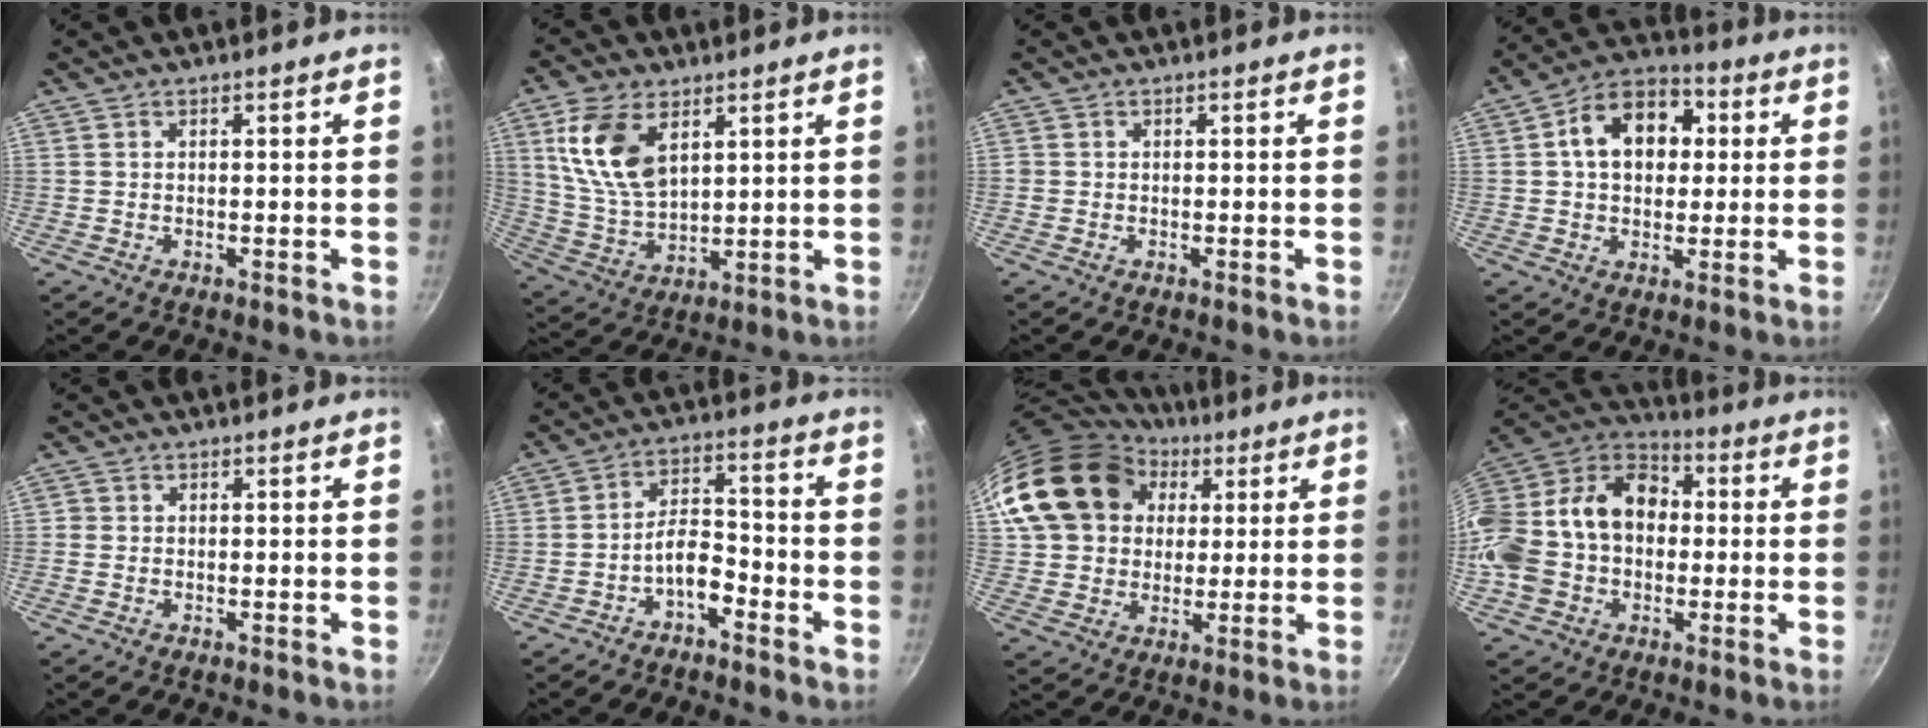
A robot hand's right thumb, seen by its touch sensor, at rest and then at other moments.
{"total": 13.5, "force": [5.2, 7.8, 9.7], "torque": [-0.179, -0.025, 0.112]}
{"total": 0.7, "force": [-0.1, 0.6, 0.1], "torque": [-0.002, 0.001, -0.003]}
{"total": 13.3, "force": [2.5, 9.7, 8.9], "torque": [-0.099, 0.022, 0.023]}
{"total": 0.7, "force": [-0.1, 0.6, 0.1], "torque": [0.000, 0.001, -0.004]}
{"total": 5.9, "force": [-3.6, 2.8, 3.8], "torque": [-0.049, 0.048, -0.064]}
{"total": 19.2, "force": [6.3, 15.5, 9.4], "torque": [-0.154, 0.017, 0.114]}
{"total": 24.4, "force": [-1.2, 19.0, 15.3], "torque": [-0.289, 0.073, -0.028]}